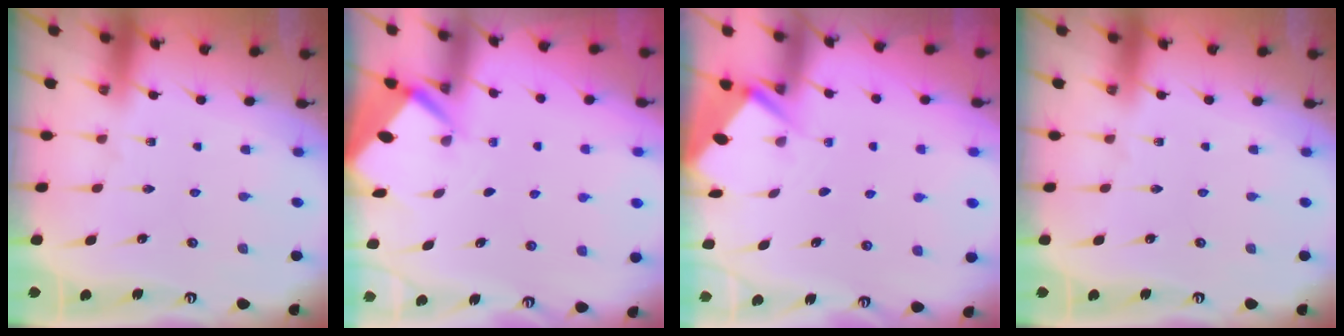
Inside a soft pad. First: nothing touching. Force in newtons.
{"total": 2.8, "press": 2.8, "slide": 0.2}
{"total": 2.9, "press": 2.9, "slide": 0.4}
{"total": 0.0}